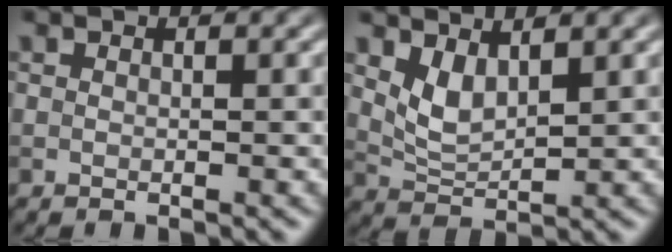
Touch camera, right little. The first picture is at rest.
{"total": 2.6, "force": [1.1, 1.3, 1.9], "torque": [-0.044, -0.008, 0.033]}